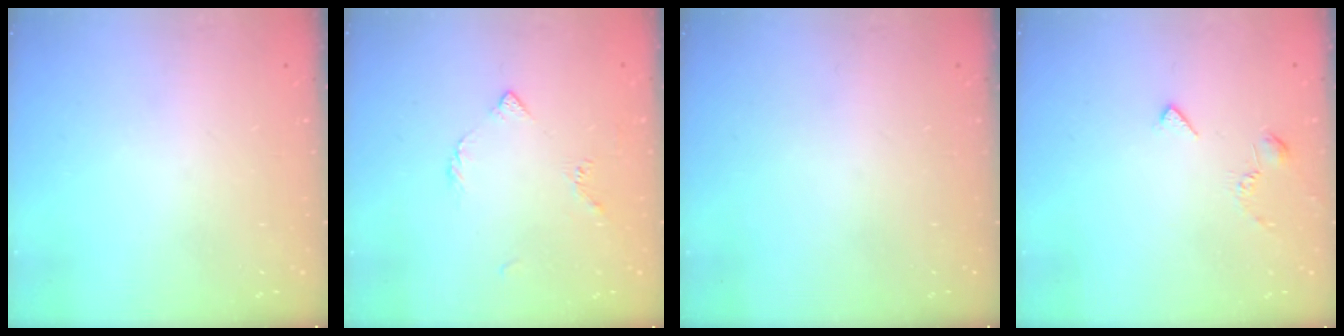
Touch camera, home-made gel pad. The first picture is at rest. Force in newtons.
{"total": 3.6, "press": 3.5, "slide": 0.8}
{"total": 0.0}
{"total": 3.0, "press": 2.9, "slide": 0.7}